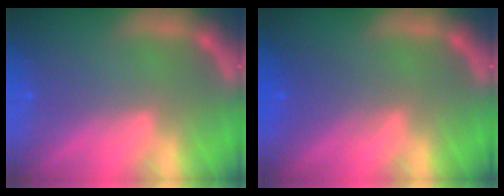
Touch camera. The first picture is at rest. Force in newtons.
{"total": 2.5}